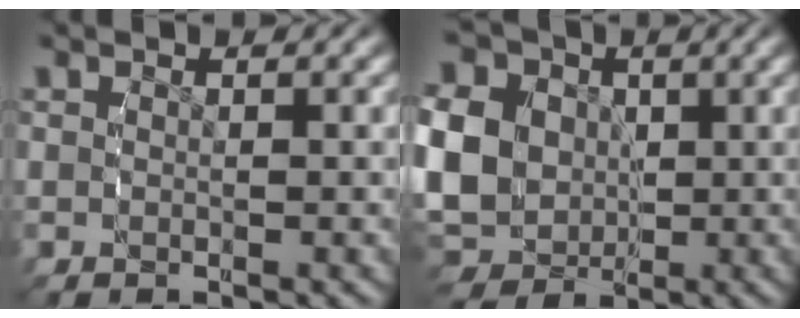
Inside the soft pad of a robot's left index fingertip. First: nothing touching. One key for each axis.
{"total": 11.2, "fx": 0.0, "fy": 10.0, "fz": 5.0, "tx": -0.122, "ty": -0.026, "tz": 0.000}